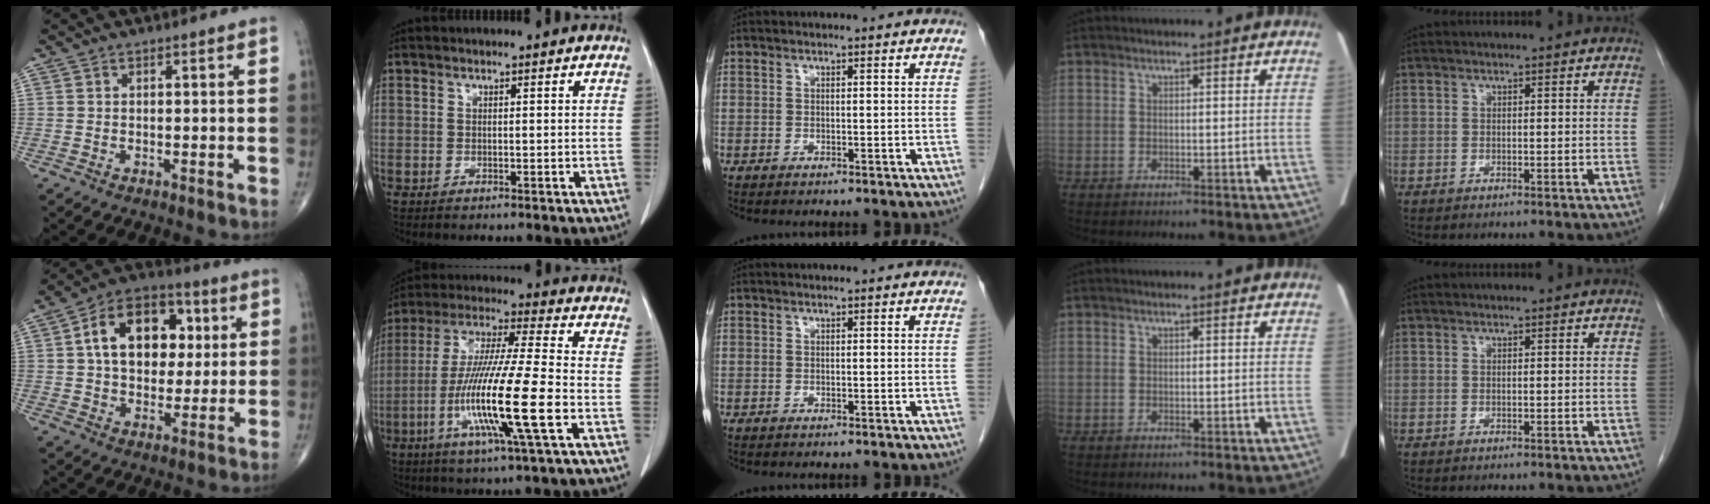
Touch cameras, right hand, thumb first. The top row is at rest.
{"thumb": {"total": 17.2, "force": [3.6, 11.6, 12.1], "torque": [-0.152, 0.013, 0.052]}, "index": {"total": 17.0, "force": [-4.9, -0.1, 16.3], "torque": [-0.323, -0.019, -0.095]}}